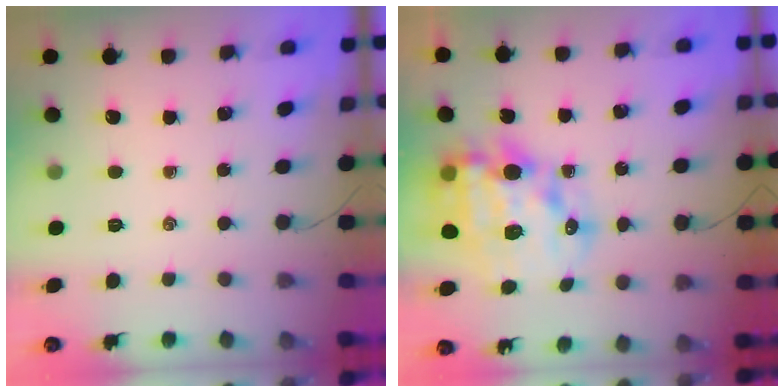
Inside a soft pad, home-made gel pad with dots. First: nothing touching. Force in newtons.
{"total": 20.1, "press": 19.6, "slide": 4.5}